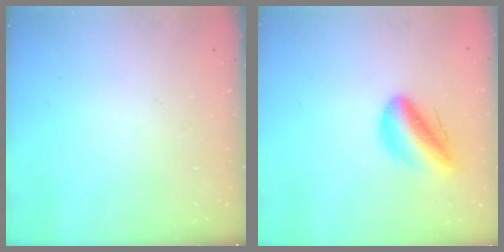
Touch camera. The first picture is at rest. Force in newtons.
{"total": 13.0, "press": 12.5, "slide": 3.4}